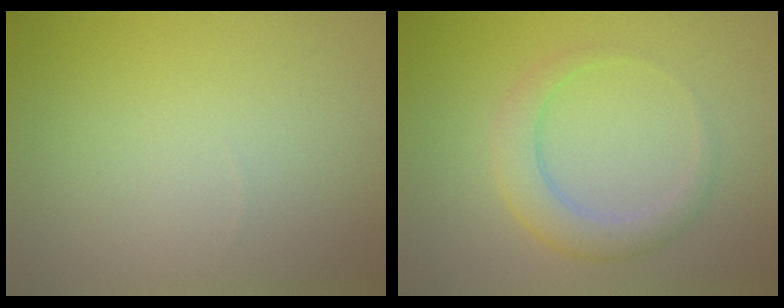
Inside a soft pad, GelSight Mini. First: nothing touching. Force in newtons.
{"total": 3.3, "press": 3.3, "slide": 0.2}